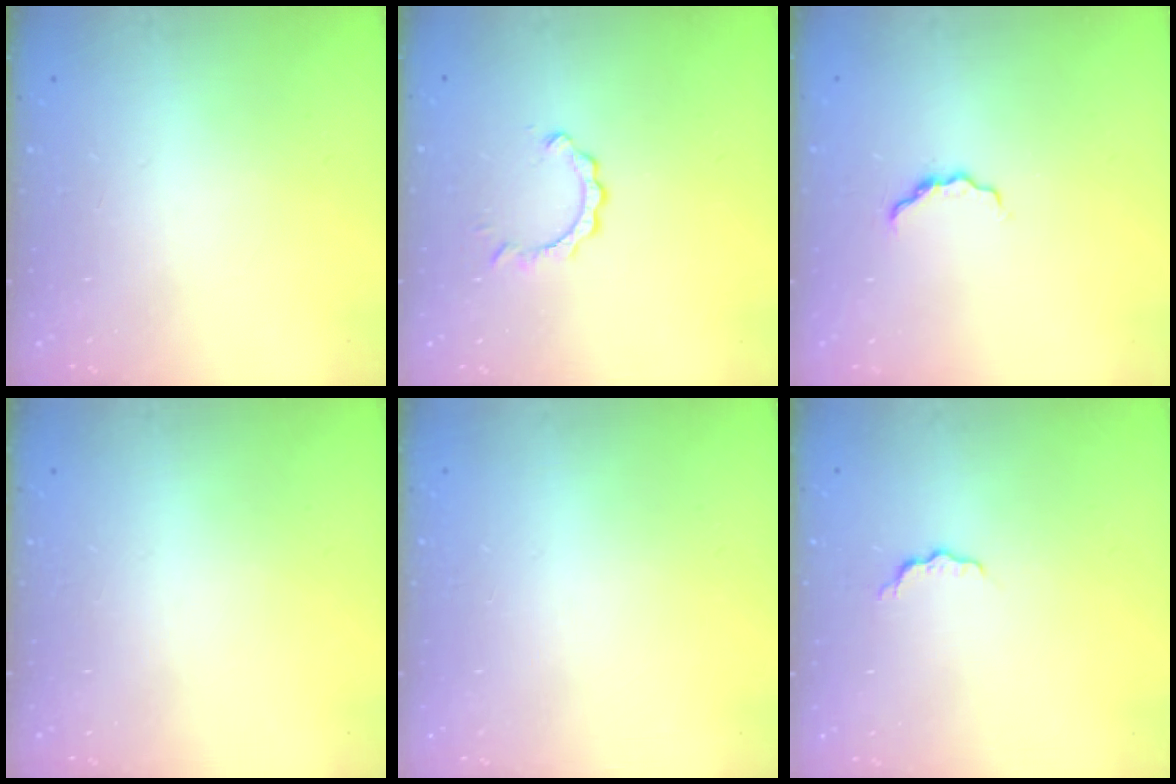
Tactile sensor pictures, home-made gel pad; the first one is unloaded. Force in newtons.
{"total": 2.8, "press": 2.8, "slide": 0.3}
{"total": 4.1, "press": 4.0, "slide": 0.6}
{"total": 0.0}
{"total": 1.6, "press": 1.6, "slide": 0.1}
{"total": 3.7, "press": 3.7, "slide": 0.4}